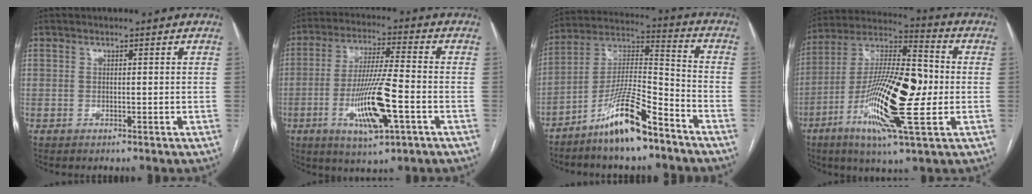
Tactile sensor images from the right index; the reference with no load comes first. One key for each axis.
{"total": 12.6, "fx": -4.1, "fy": 1.5, "fz": 11.8, "tx": -0.227, "ty": -0.011, "tz": -0.071}
{"total": 13.1, "fx": -9.2, "fy": 1.8, "fz": 9.1, "tx": -0.178, "ty": 0.005, "tz": -0.168}
{"total": 20.5, "fx": -3.6, "fy": 3.9, "fz": 19.8, "tx": -0.379, "ty": 0.001, "tz": -0.063}